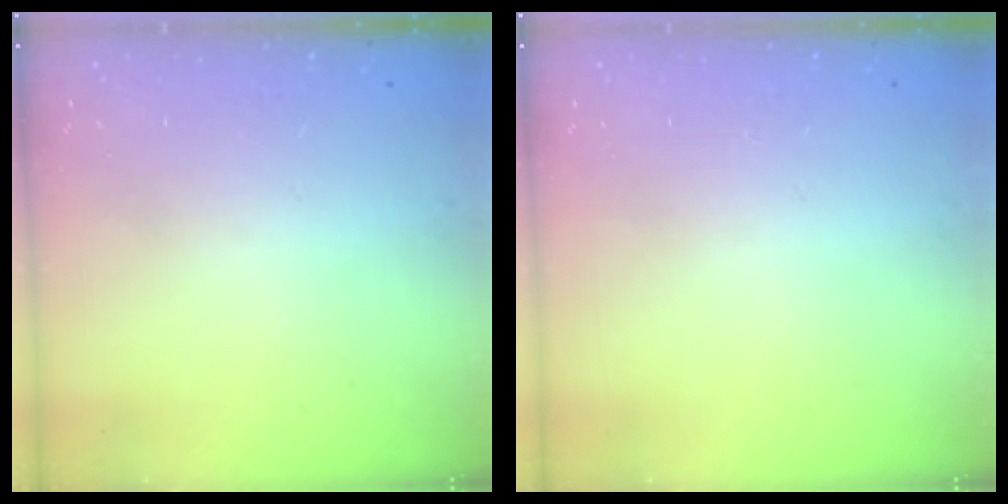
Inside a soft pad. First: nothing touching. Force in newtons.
{"total": 0.0}